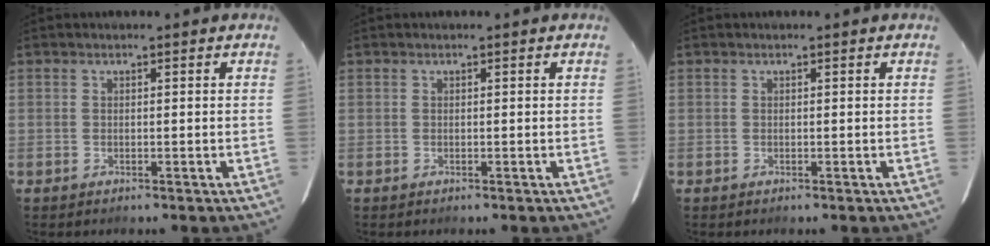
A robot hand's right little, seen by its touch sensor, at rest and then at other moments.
{"total": 0.0}
{"total": 0.0}